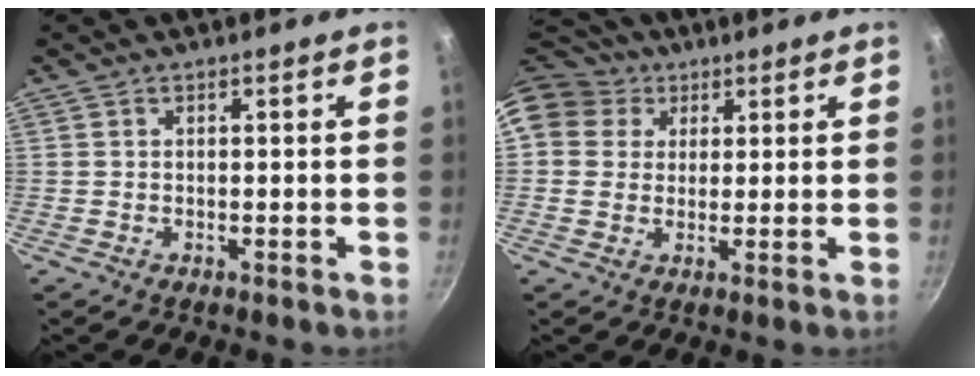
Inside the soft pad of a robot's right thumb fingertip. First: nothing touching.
{"total": 12.5, "force": [5.2, 10.2, 5.0], "torque": [-0.079, 0.011, 0.085]}